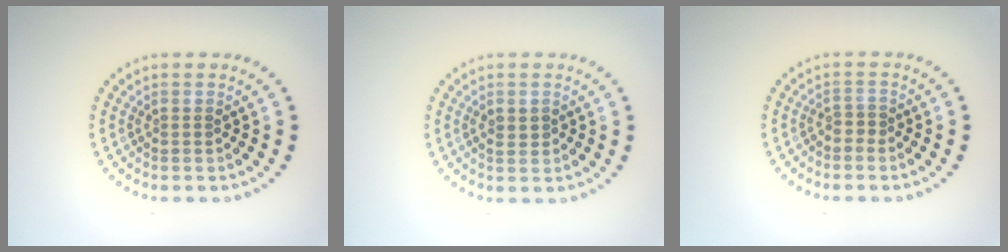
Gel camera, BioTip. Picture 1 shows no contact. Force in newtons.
{"total": 0.9, "press": 0.9, "slide": 0.2}
{"total": 0.9, "press": 0.5, "slide": 0.8}